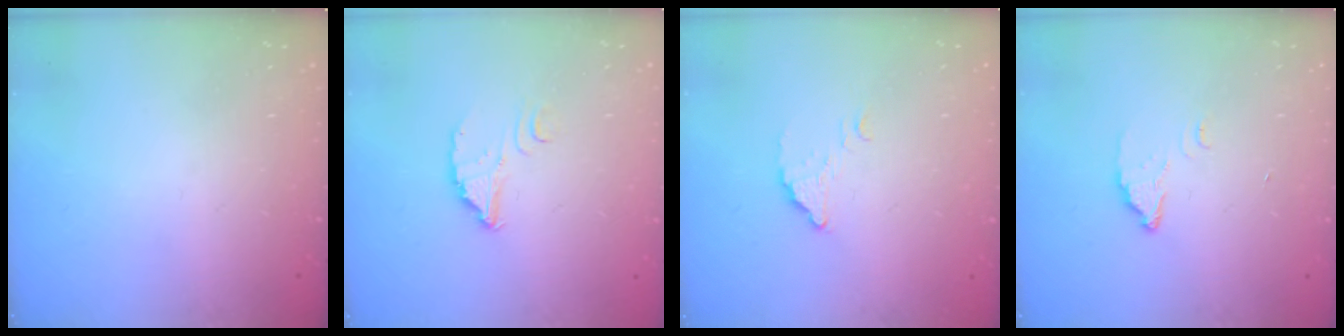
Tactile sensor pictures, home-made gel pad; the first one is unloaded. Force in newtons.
{"total": 3.5, "press": 3.5, "slide": 0.3}
{"total": 2.9, "press": 2.9, "slide": 0.1}
{"total": 2.9, "press": 2.9, "slide": 0.4}